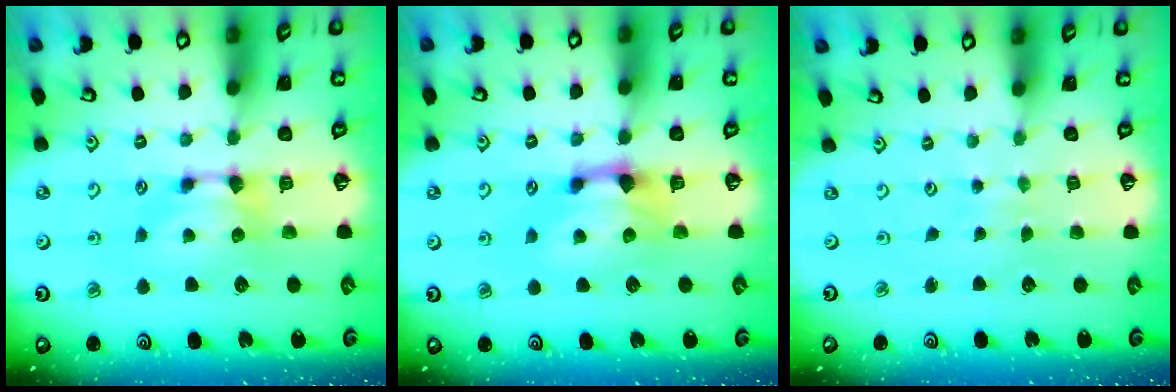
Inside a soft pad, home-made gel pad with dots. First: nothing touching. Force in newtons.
{"total": 1.7, "press": 1.1, "slide": 1.3}
{"total": 4.8, "press": 4.8, "slide": 0.1}